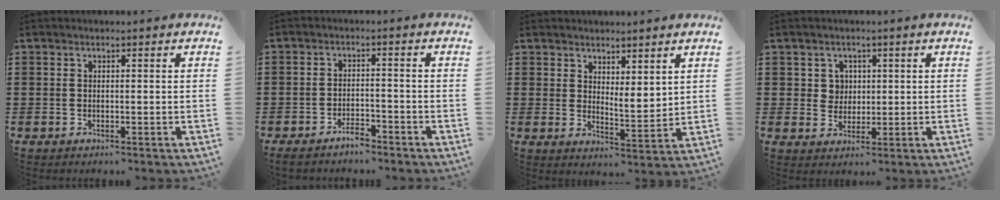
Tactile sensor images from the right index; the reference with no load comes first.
{"total": 3.2, "force": [-2.8, 0.6, 1.4], "torque": [-0.025, 0.006, -0.054]}
{"total": 3.7, "force": [3.5, 0.9, 0.6], "torque": [-0.015, -0.014, 0.066]}
{"total": 3.0, "force": [1.0, 2.7, 0.9], "torque": [-0.030, 0.007, 0.018]}